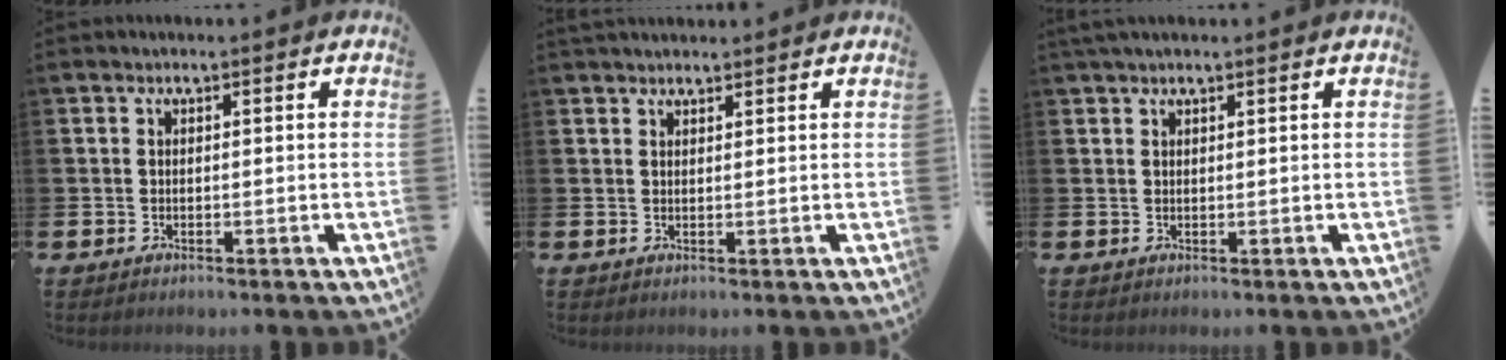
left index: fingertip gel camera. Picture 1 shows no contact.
{"total": 1.9, "force": [1.8, 0.5, 0.2], "torque": [0.001, -0.002, 0.032]}
{"total": 1.5, "force": [1.4, 0.2, 0.7], "torque": [-0.013, 0.003, 0.024]}